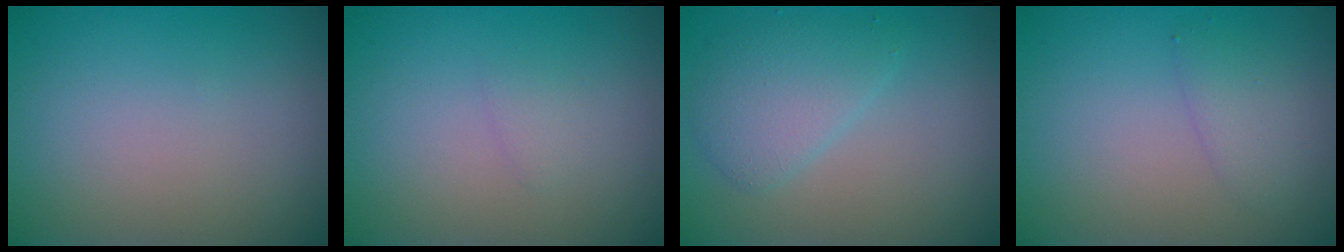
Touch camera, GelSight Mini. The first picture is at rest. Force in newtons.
{"total": 0.8, "press": 0.8, "slide": 0.1}
{"total": 3.0, "press": 3.0, "slide": 0.2}
{"total": 1.5, "press": 1.5, "slide": 0.1}